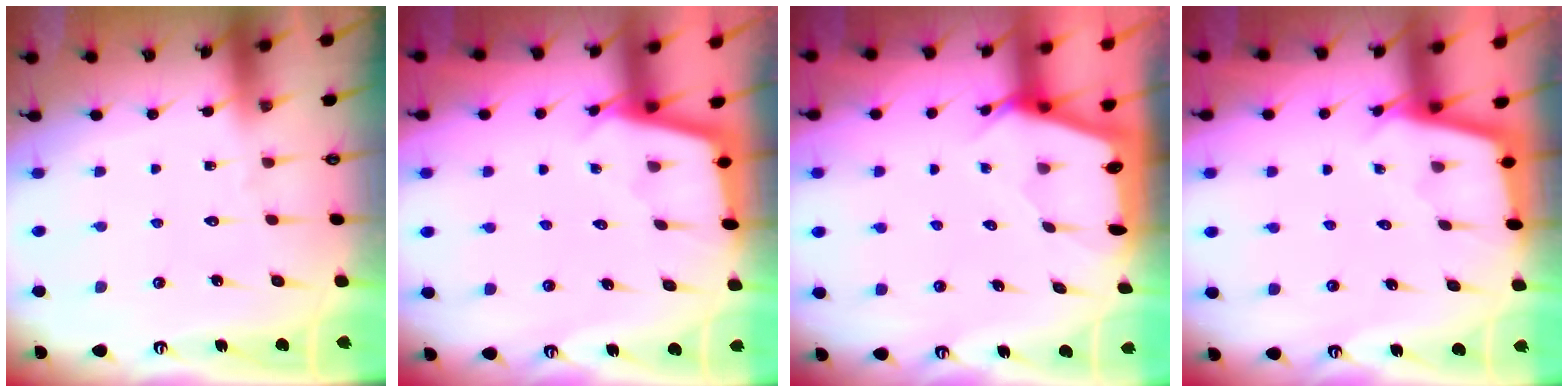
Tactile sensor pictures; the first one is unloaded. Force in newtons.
{"total": 2.5, "press": 2.5, "slide": 0.2}
{"total": 2.4, "press": 2.4, "slide": 0.3}
{"total": 2.4, "press": 2.4, "slide": 0.2}